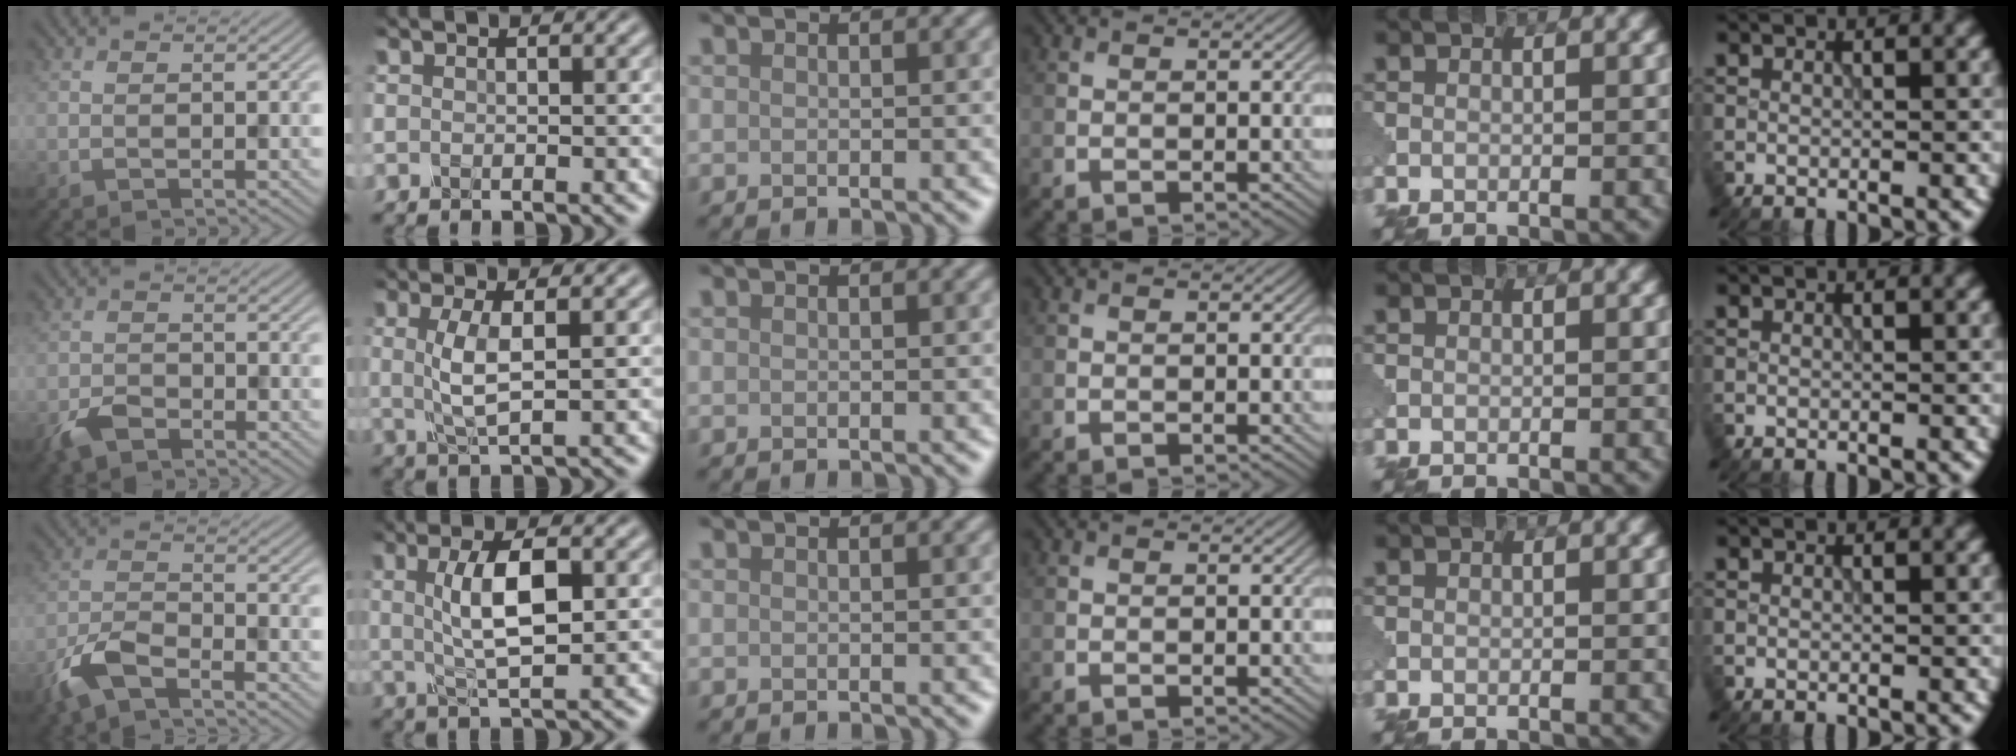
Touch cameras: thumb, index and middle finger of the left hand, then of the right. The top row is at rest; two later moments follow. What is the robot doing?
{"motion": "squeeze", "object": "clothespin"}